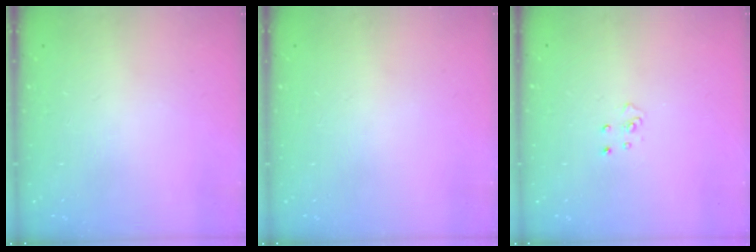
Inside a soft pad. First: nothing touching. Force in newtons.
{"total": 0.0}
{"total": 3.6, "press": 3.6, "slide": 0.3}